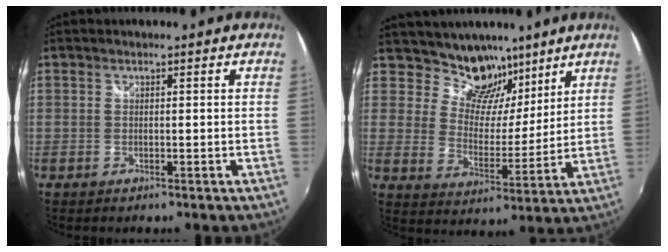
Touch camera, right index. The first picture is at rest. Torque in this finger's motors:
{"motor_torque": [-0.30, 0.27, 0.05, -0.02]}